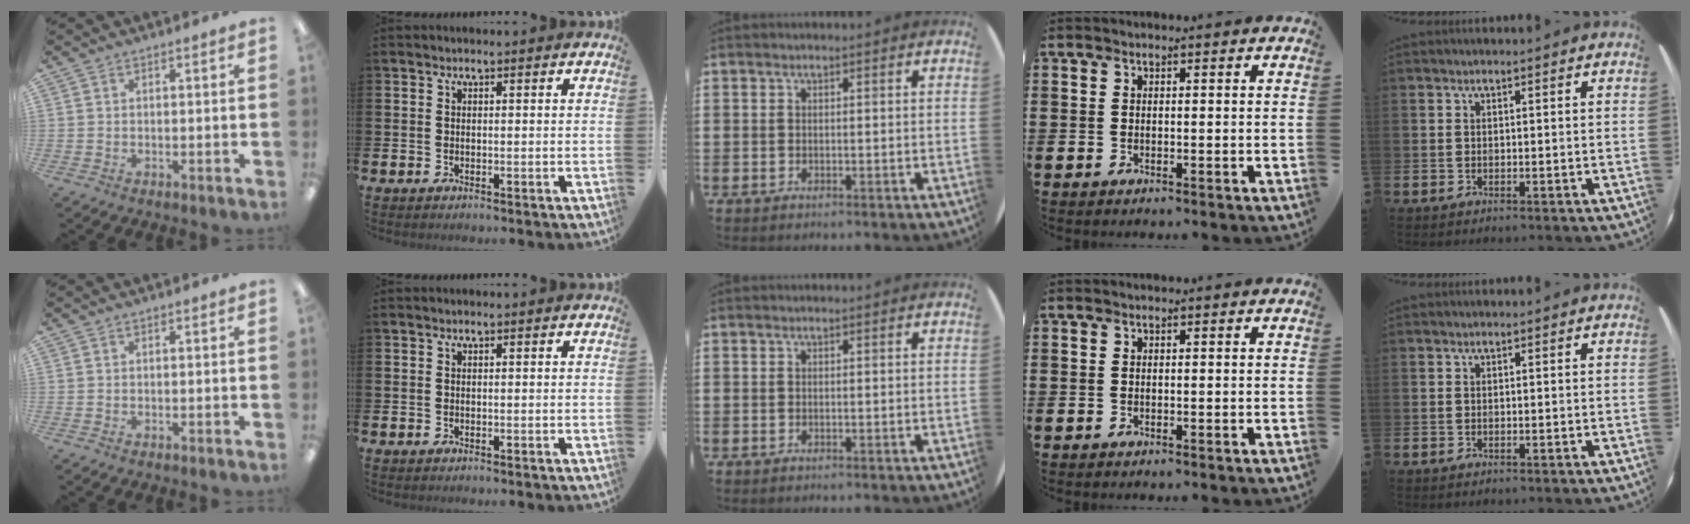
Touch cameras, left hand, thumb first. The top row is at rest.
{}